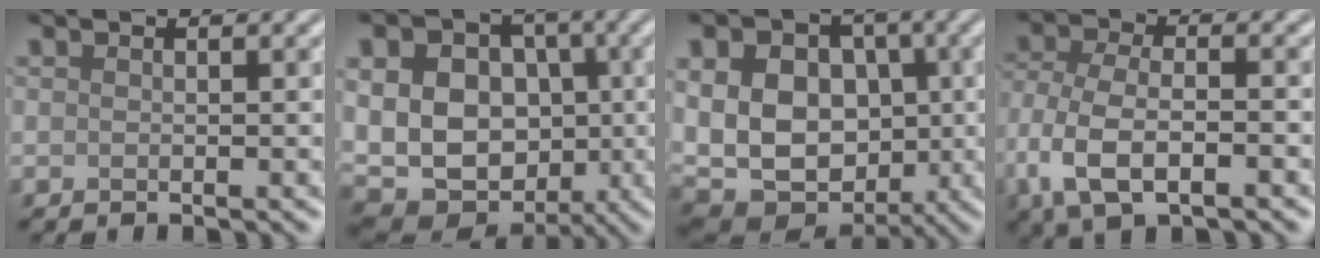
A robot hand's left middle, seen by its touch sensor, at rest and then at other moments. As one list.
[{"total": 17.1, "force": [1.5, 14.2, 9.3], "torque": [-0.178, 0.025, 0.013]}, {"total": 14.7, "force": [1.2, 11.7, 8.9], "torque": [-0.162, 0.030, 0.013]}, {"total": 6.6, "force": [-3.1, 3.1, 4.9], "torque": [-0.108, -0.005, -0.066]}]